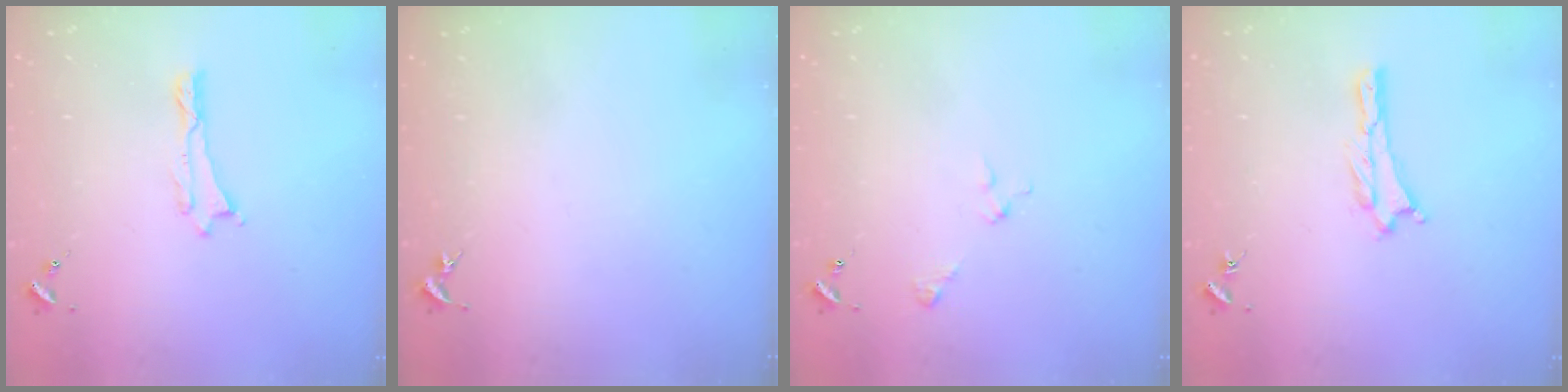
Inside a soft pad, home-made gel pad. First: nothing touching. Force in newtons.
{"total": 0.0}
{"total": 3.0, "press": 3.0, "slide": 0.3}
{"total": 0.0}